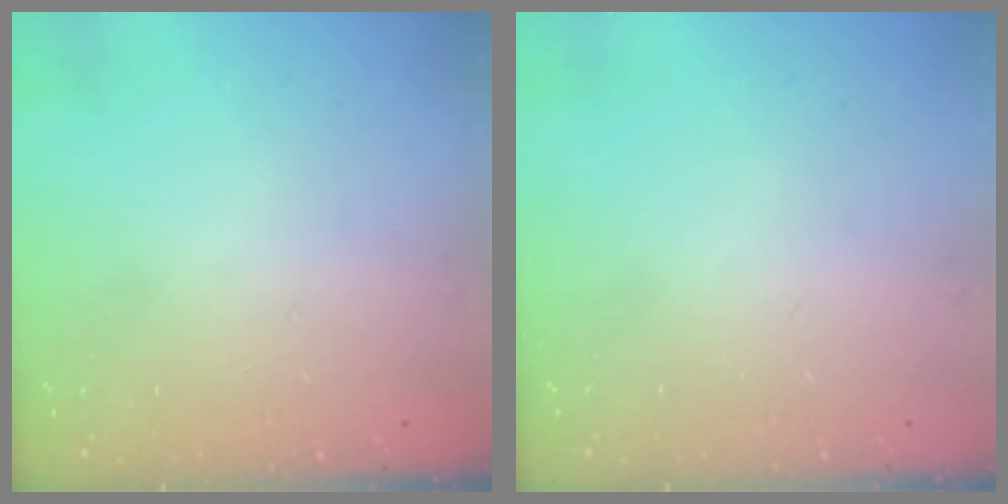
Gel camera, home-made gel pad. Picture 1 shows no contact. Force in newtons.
{"total": 0.0}